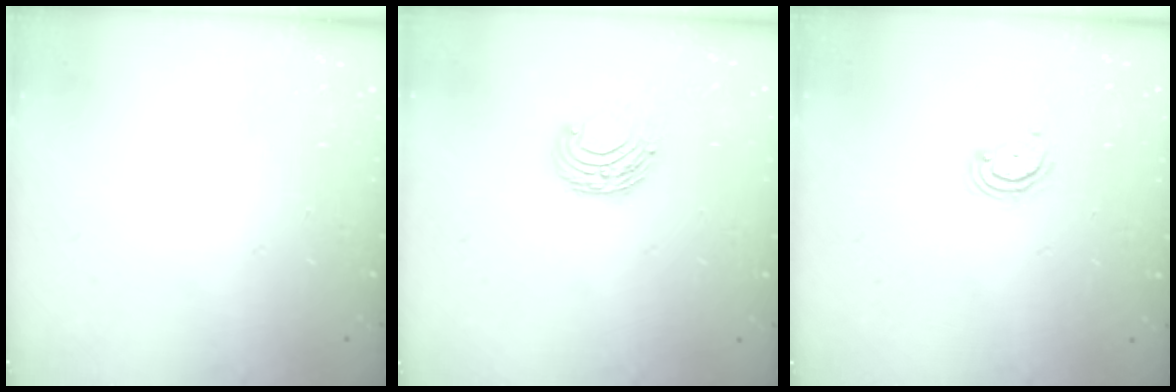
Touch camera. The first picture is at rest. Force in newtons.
{"total": 7.5, "press": 7.5, "slide": 0.7}
{"total": 2.9, "press": 2.9, "slide": 0.3}